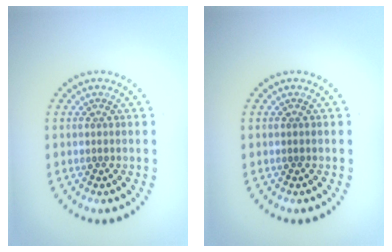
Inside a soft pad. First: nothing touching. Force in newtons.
{"total": 0.0}